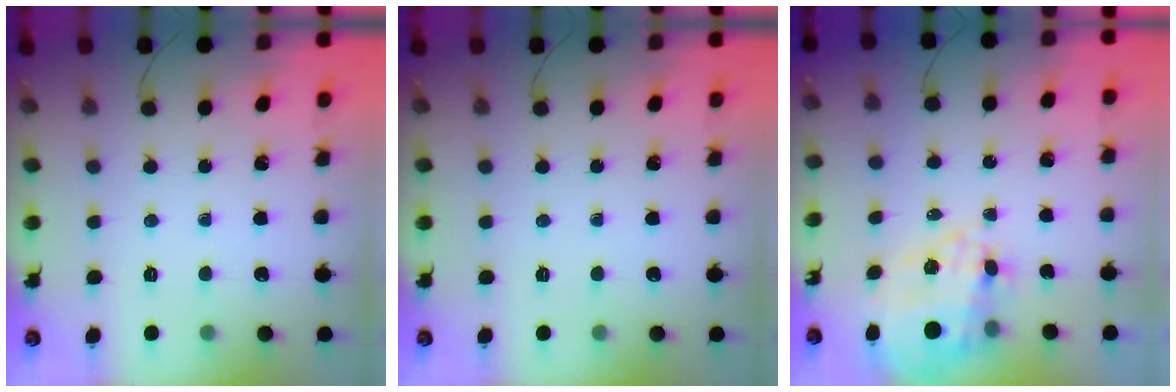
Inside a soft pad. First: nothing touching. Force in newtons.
{"total": 0.0}
{"total": 15.7, "press": 15.3, "slide": 3.9}